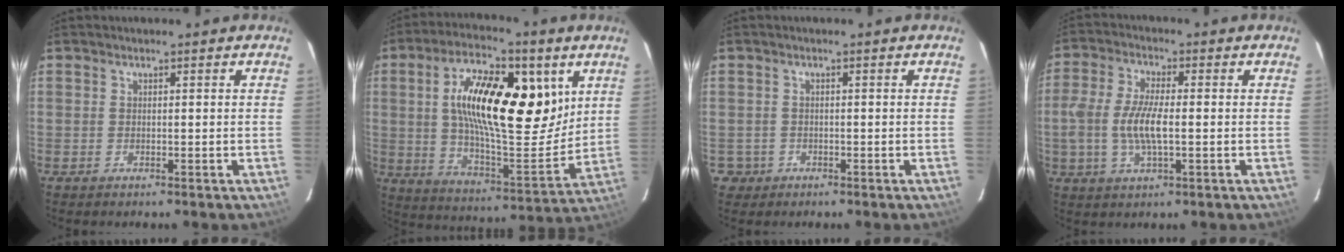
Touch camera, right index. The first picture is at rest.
{"total": 22.1, "force": [6.7, 9.2, 18.9], "torque": [-0.325, 0.010, 0.110]}
{"total": 2.7, "force": [-0.9, 2.6, 0.1], "torque": [-0.005, 0.011, -0.011]}
{"total": 8.5, "force": [-1.1, 2.9, 7.9], "torque": [-0.165, 0.001, -0.024]}